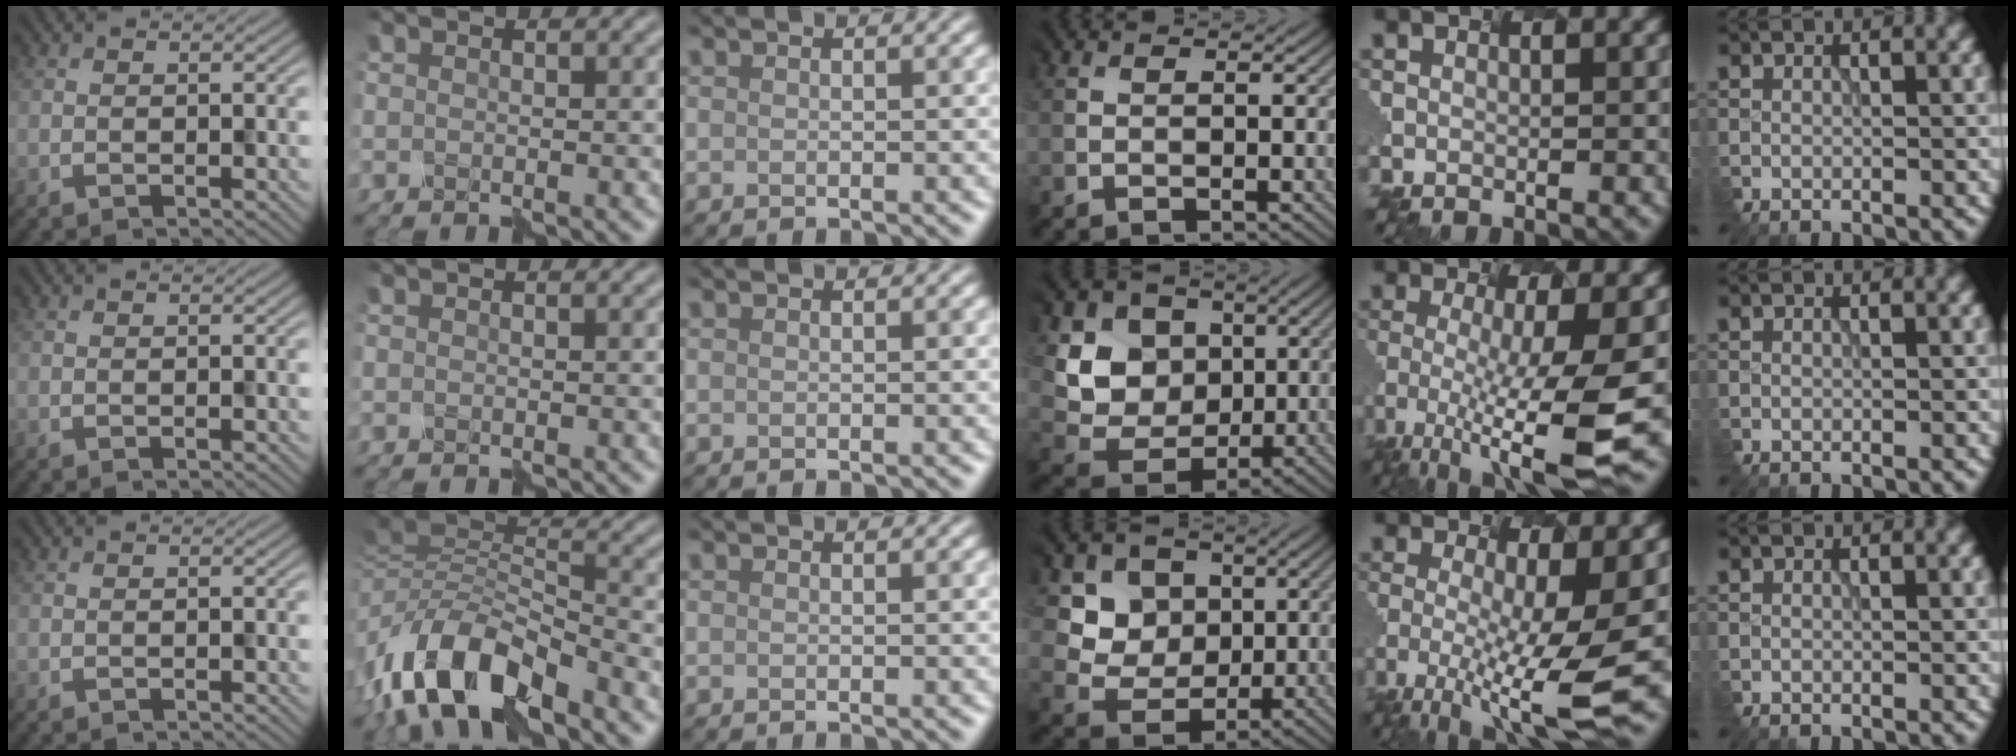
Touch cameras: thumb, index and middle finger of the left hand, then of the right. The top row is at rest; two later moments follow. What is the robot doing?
{"motion": "disassemble", "object": "puzzle pieces"}